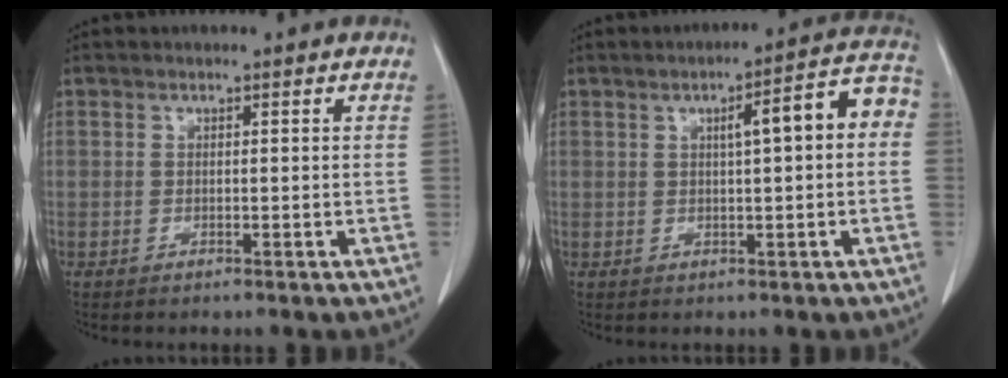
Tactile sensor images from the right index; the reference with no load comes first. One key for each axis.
{"total": 7.8, "fx": 1.0, "fy": 1.2, "fz": 7.6, "tx": -0.100, "ty": 0.029, "tz": 0.008}